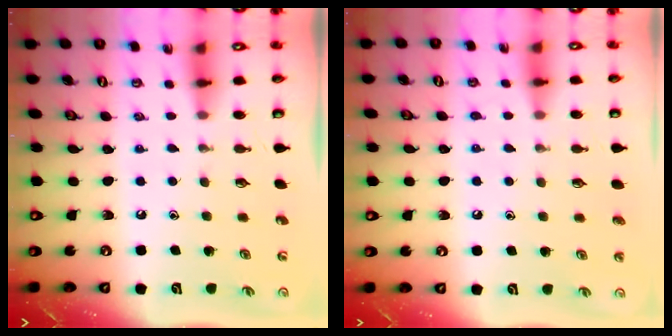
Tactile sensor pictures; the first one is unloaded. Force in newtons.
{"total": 4.0, "press": 4.0, "slide": 0.5}